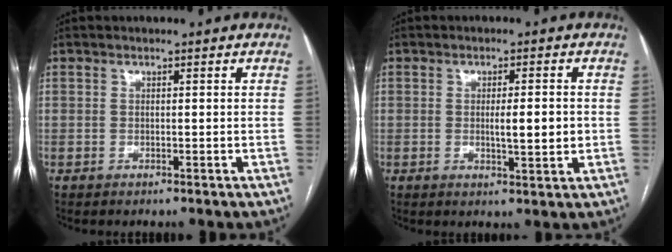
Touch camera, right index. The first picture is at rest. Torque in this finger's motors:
{"motor_torque": [0.97, 0.00, 0.41, 0.07]}